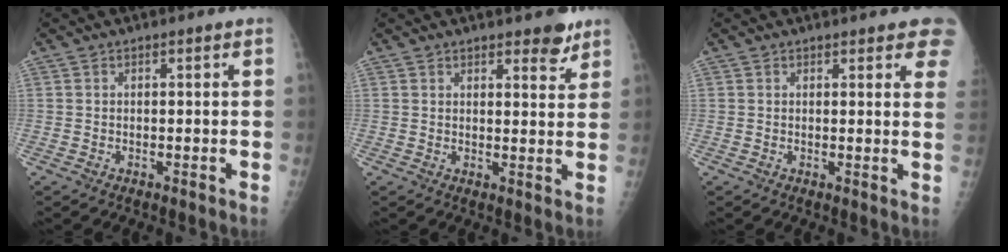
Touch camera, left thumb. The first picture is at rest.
{"total": 4.5, "force": [3.3, 1.7, 2.6], "torque": [-0.013, -0.021, 0.043]}
{"total": 6.9, "force": [4.9, 1.9, 4.5], "torque": [-0.029, -0.012, 0.049]}